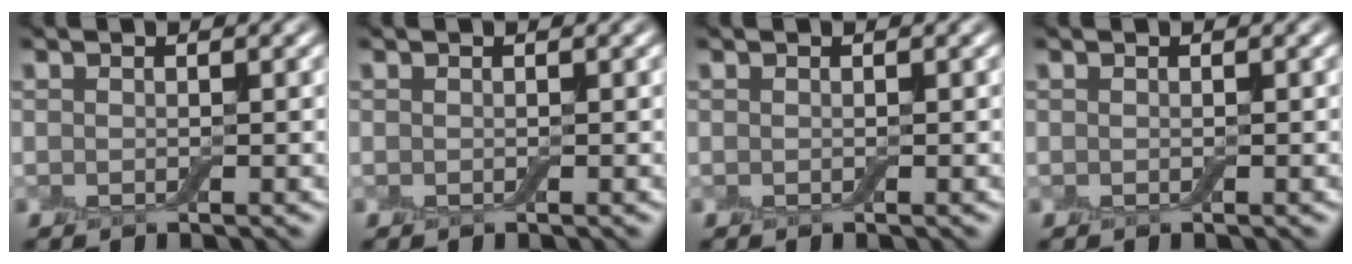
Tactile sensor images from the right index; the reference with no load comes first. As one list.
[{"total": 0.0}, {"total": 0.0}, {"total": 0.0}]